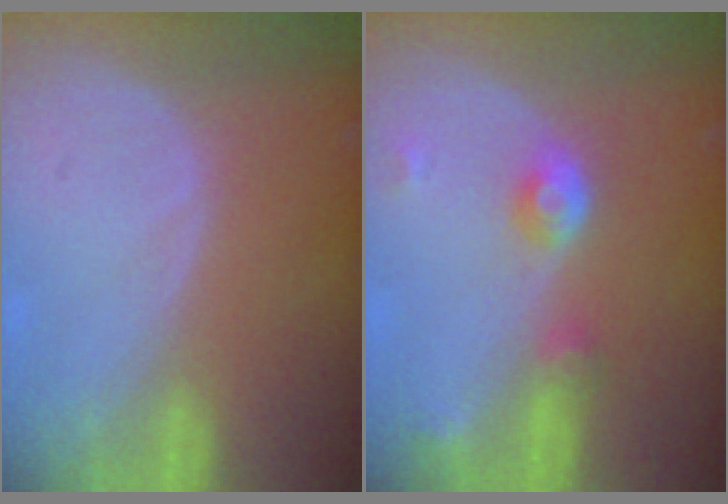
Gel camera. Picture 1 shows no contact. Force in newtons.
{"total": 4.8, "press": 4.3, "slide": 2.1}